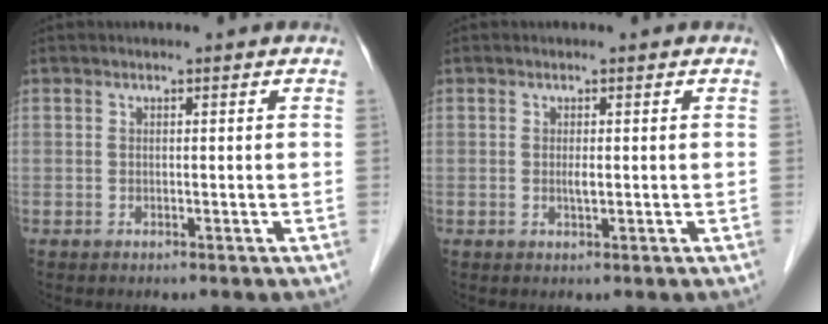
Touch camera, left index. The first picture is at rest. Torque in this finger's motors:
{"motor_torque": [0.20, 0.16, 0.02, 0.00]}